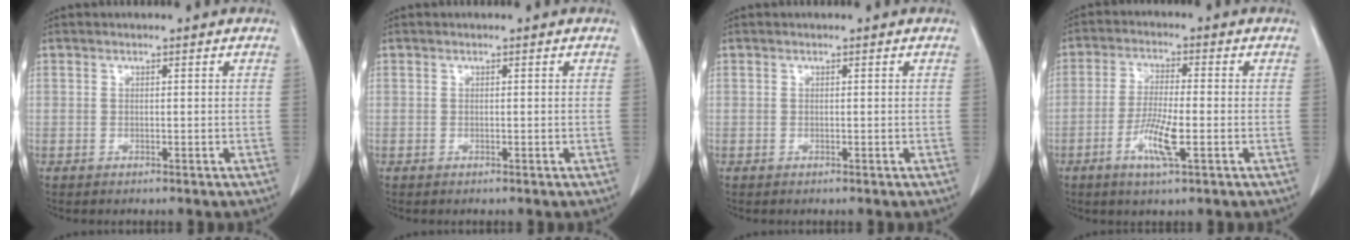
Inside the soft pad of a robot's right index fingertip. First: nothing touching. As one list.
[{"total": 0.0}, {"total": 0.0}, {"total": 7.1, "force": [-2.6, 0.9, 6.5], "torque": [-0.126, -0.009, -0.050]}]